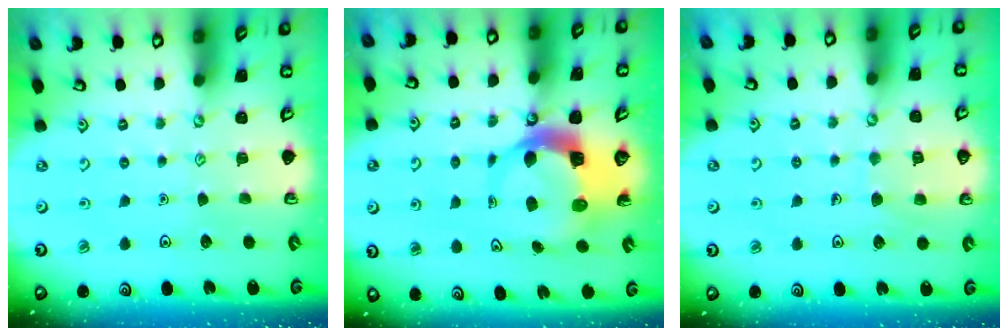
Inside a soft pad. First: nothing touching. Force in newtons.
{"total": 7.3, "press": 7.2, "slide": 1.2}
{"total": 4.8, "press": 4.8, "slide": 0.3}